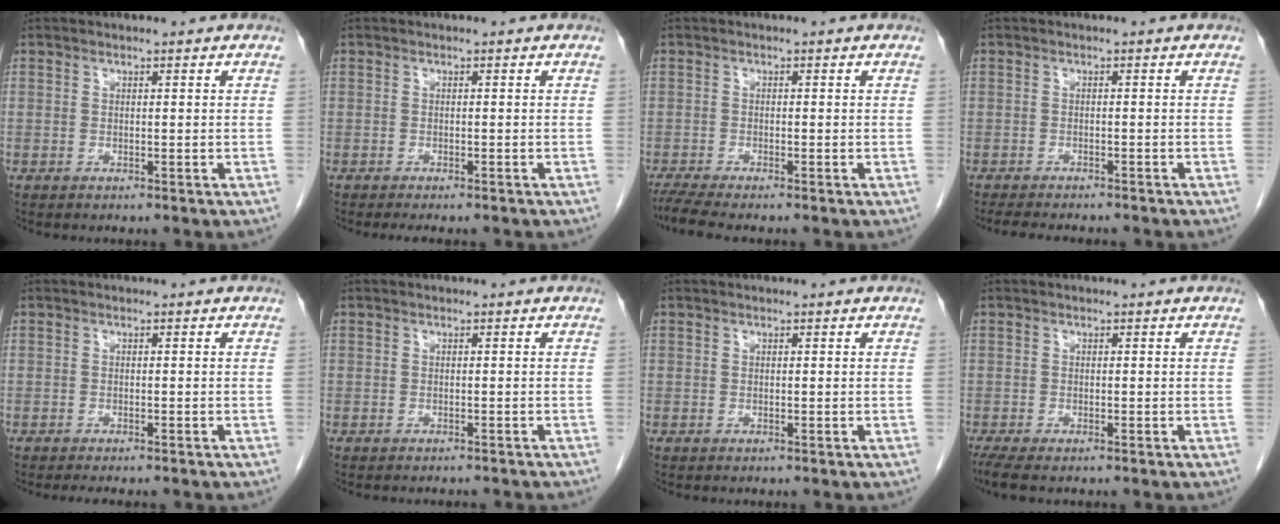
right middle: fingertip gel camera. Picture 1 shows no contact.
{"total": 3.5, "force": [-3.0, 0.7, 1.6], "torque": [-0.013, -0.006, -0.039]}
{"total": 3.7, "force": [-3.2, -0.3, 1.9], "torque": [-0.038, -0.013, -0.060]}
{"total": 7.9, "force": [-6.9, 1.6, 3.5], "torque": [-0.047, -0.007, -0.095]}
{"total": 4.0, "force": [-3.5, 0.8, 1.8], "torque": [-0.015, -0.005, -0.046]}
{"total": 4.5, "force": [-4.1, 1.0, 1.5], "torque": [-0.020, -0.008, -0.045]}
{"total": 0.0}
{"total": 3.4, "force": [-2.6, 0.7, 2.0], "torque": [-0.040, -0.012, -0.043]}